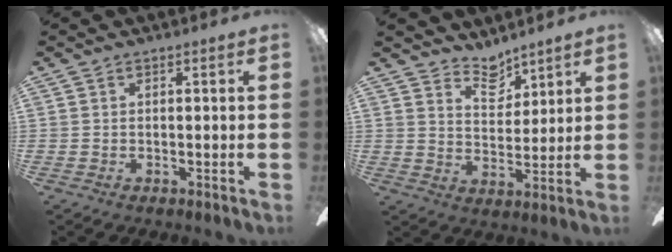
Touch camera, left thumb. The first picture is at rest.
{"total": 7.4, "force": [6.1, 3.3, 2.3], "torque": [-0.033, -0.035, 0.110]}